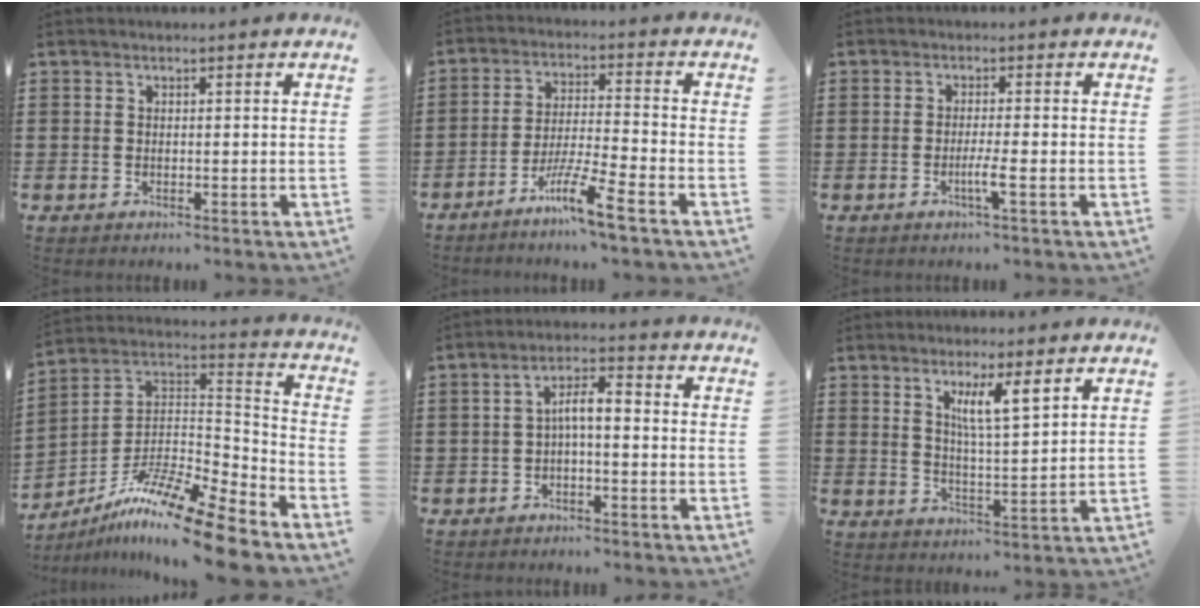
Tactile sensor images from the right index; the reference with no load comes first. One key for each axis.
{"total": 8.2, "fx": -5.9, "fy": 0.0, "fz": 5.7, "tx": -0.120, "ty": -0.008, "tz": -0.116}
{"total": 3.0, "fx": -1.2, "fy": -0.1, "fz": 2.8, "tx": -0.048, "ty": -0.006, "tz": -0.023}
{"total": 13.1, "fx": -10.4, "fy": 1.3, "fz": 7.9, "tx": -0.132, "ty": 0.025, "tz": -0.195}
{"total": 4.2, "fx": -0.7, "fy": 1.3, "fz": 4.0, "tx": -0.082, "ty": 0.010, "tz": -0.019}
{"total": 5.5, "fx": 3.0, "fy": 0.9, "fz": 4.5, "tx": -0.089, "ty": 0.000, "tz": 0.048}